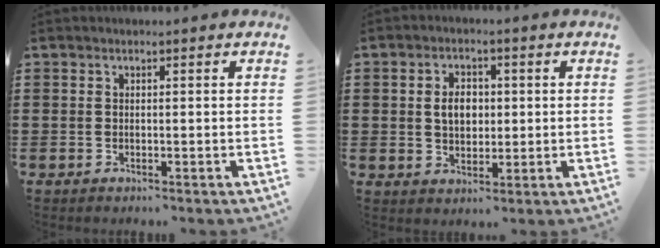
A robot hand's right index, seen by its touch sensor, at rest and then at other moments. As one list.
[{"total": 4.3, "force": [0.3, 3.0, 3.1], "torque": [-0.052, 0.006, -0.001]}]